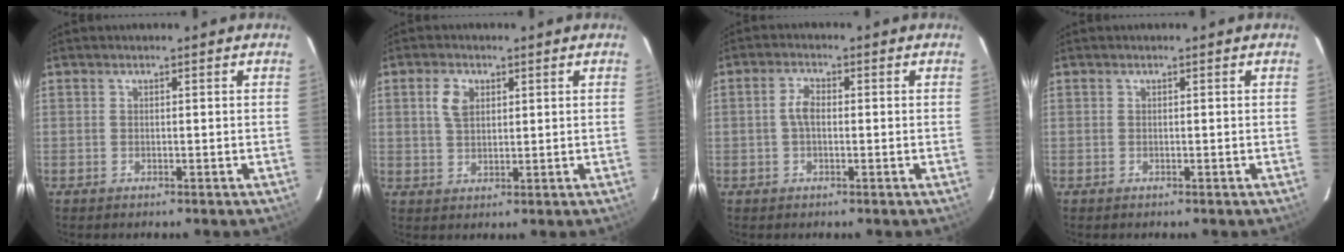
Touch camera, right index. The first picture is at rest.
{"total": 4.3, "force": [1.6, 2.8, 2.9], "torque": [-0.054, 0.009, 0.030]}
{"total": 3.1, "force": [-0.2, 1.7, 2.5], "torque": [-0.054, 0.008, -0.002]}
{"total": 0.0}